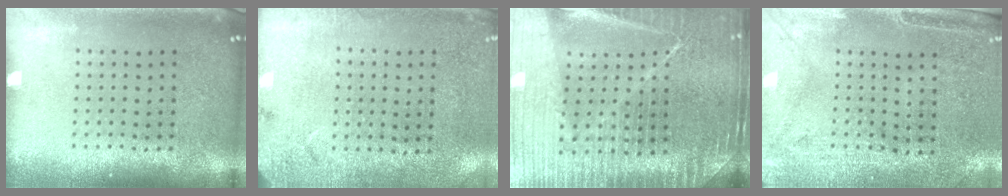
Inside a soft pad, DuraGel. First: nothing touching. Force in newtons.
{"total": 2.6, "press": 2.1, "slide": 1.6}
{"total": 5.2, "press": 4.7, "slide": 2.1}
{"total": 3.0, "press": 2.5, "slide": 1.6}